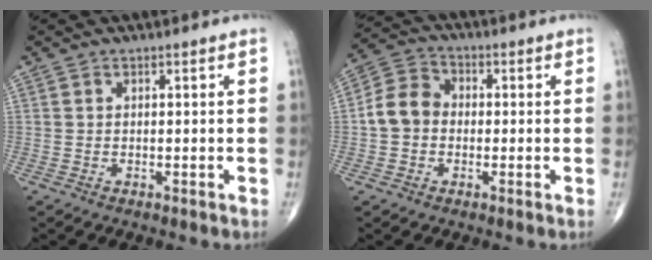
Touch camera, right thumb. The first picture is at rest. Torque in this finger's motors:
{"motor_torque": [-0.25, 0.28, 0.27, -0.12, 0.11]}